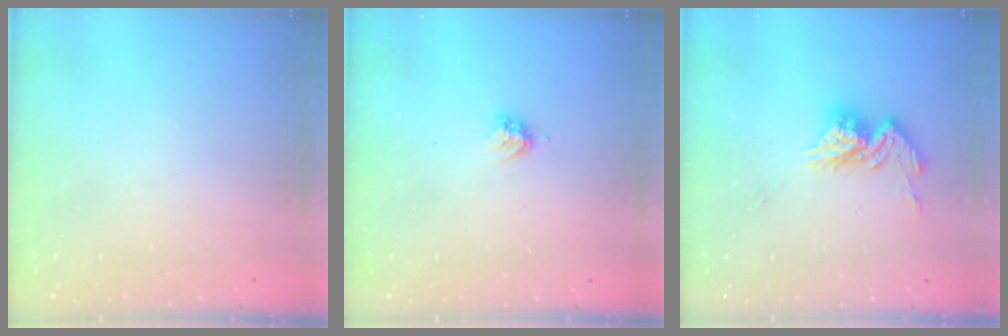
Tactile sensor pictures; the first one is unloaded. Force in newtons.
{"total": 3.3, "press": 3.3, "slide": 0.4}
{"total": 13.6, "press": 13.5, "slide": 1.3}